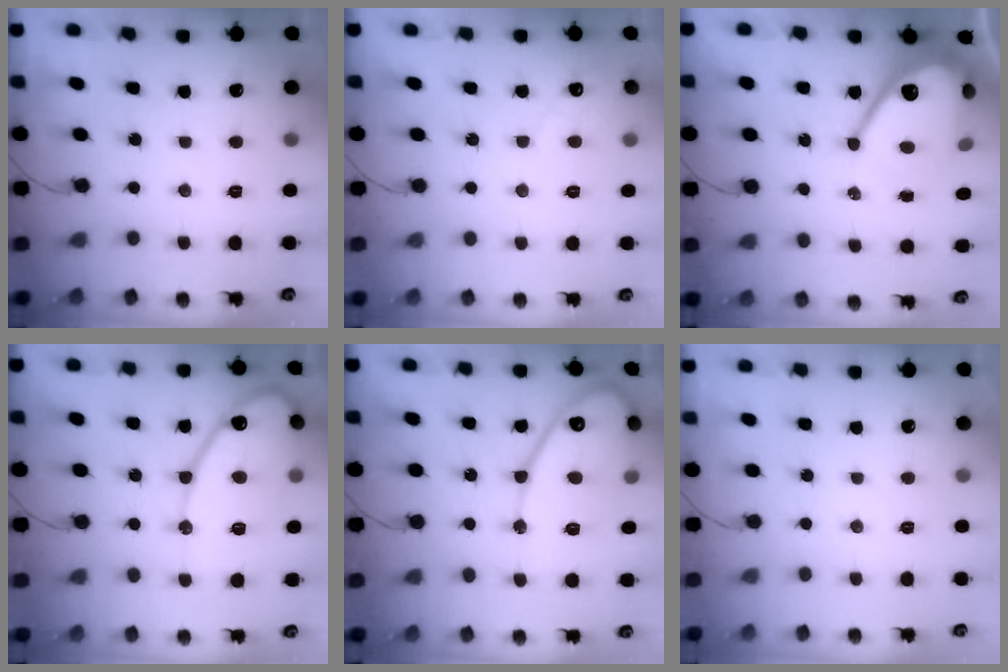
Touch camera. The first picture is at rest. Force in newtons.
{"total": 2.4, "press": 2.4, "slide": 0.2}
{"total": 15.5, "press": 15.4, "slide": 1.5}
{"total": 15.4, "press": 15.3, "slide": 1.3}
{"total": 16.1, "press": 16.0, "slide": 1.3}
{"total": 0.0}